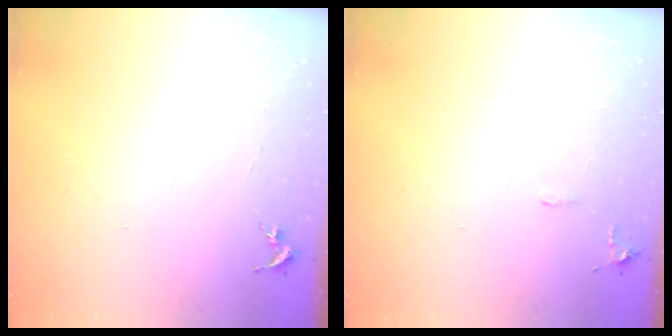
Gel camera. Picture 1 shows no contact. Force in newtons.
{"total": 5.0, "press": 5.0, "slide": 0.8}